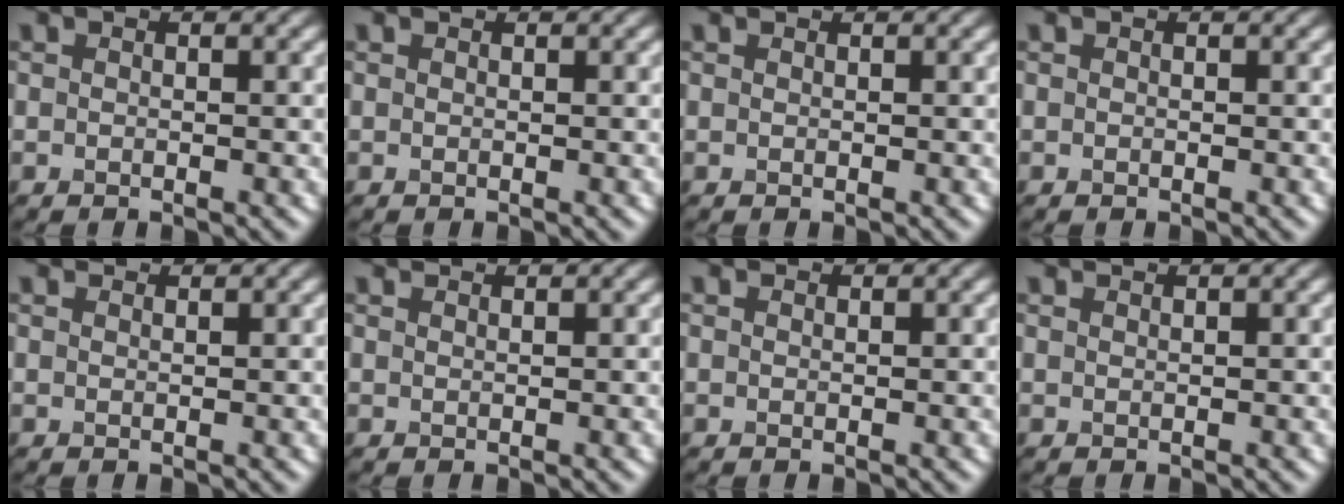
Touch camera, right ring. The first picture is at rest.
{"total": 0.0}
{"total": 0.6, "force": [0.6, 0.1, 0.1], "torque": [-0.005, -0.001, 0.007]}
{"total": 0.0}
{"total": 2.2, "force": [2.1, 0.3, 0.6], "torque": [-0.012, -0.001, 0.024]}
{"total": 1.7, "force": [1.6, 0.2, 0.5], "torque": [-0.007, 0.002, 0.020]}
{"total": 1.5, "force": [1.4, 0.2, 0.4], "torque": [-0.015, -0.001, 0.015]}
{"total": 1.3, "force": [1.2, 0.1, 0.4], "torque": [-0.004, 0.000, 0.015]}